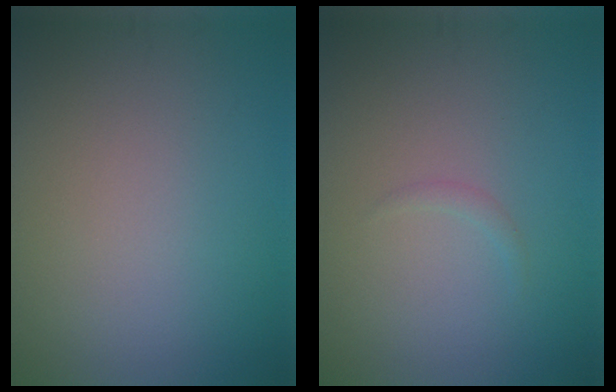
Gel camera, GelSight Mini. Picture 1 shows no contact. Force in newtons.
{"total": 0.6, "press": 0.6, "slide": 0.0}